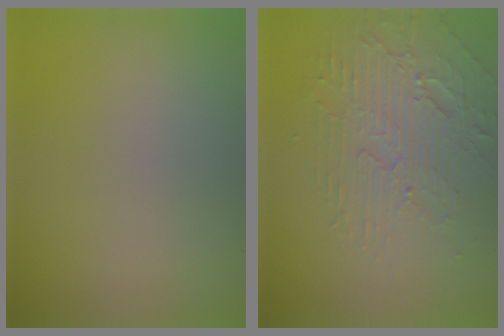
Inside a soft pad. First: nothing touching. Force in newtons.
{"total": 4.3, "press": 3.8, "slide": 2.1}